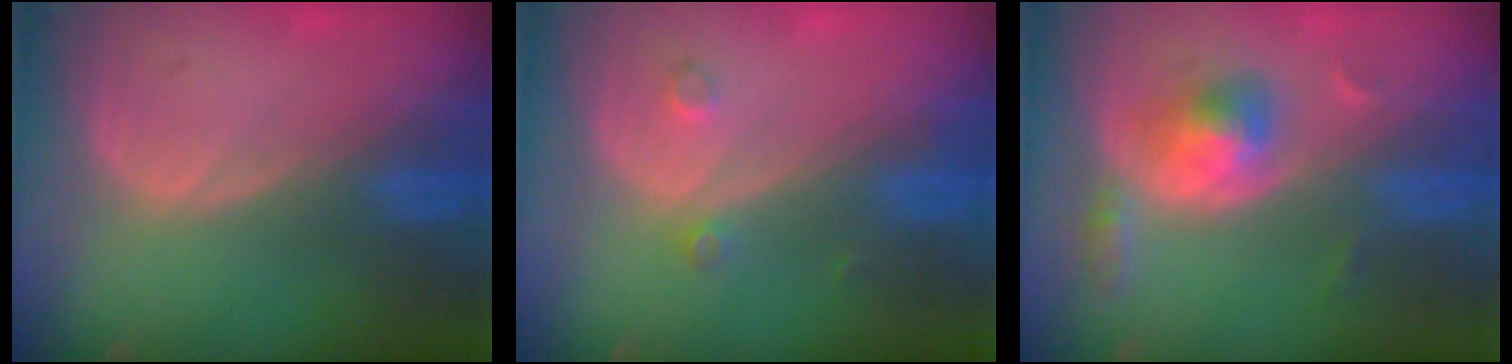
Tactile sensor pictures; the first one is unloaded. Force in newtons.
{"total": 2.1, "press": 1.8, "slide": 1.1}
{"total": 5.1, "press": 4.9, "slide": 1.4}